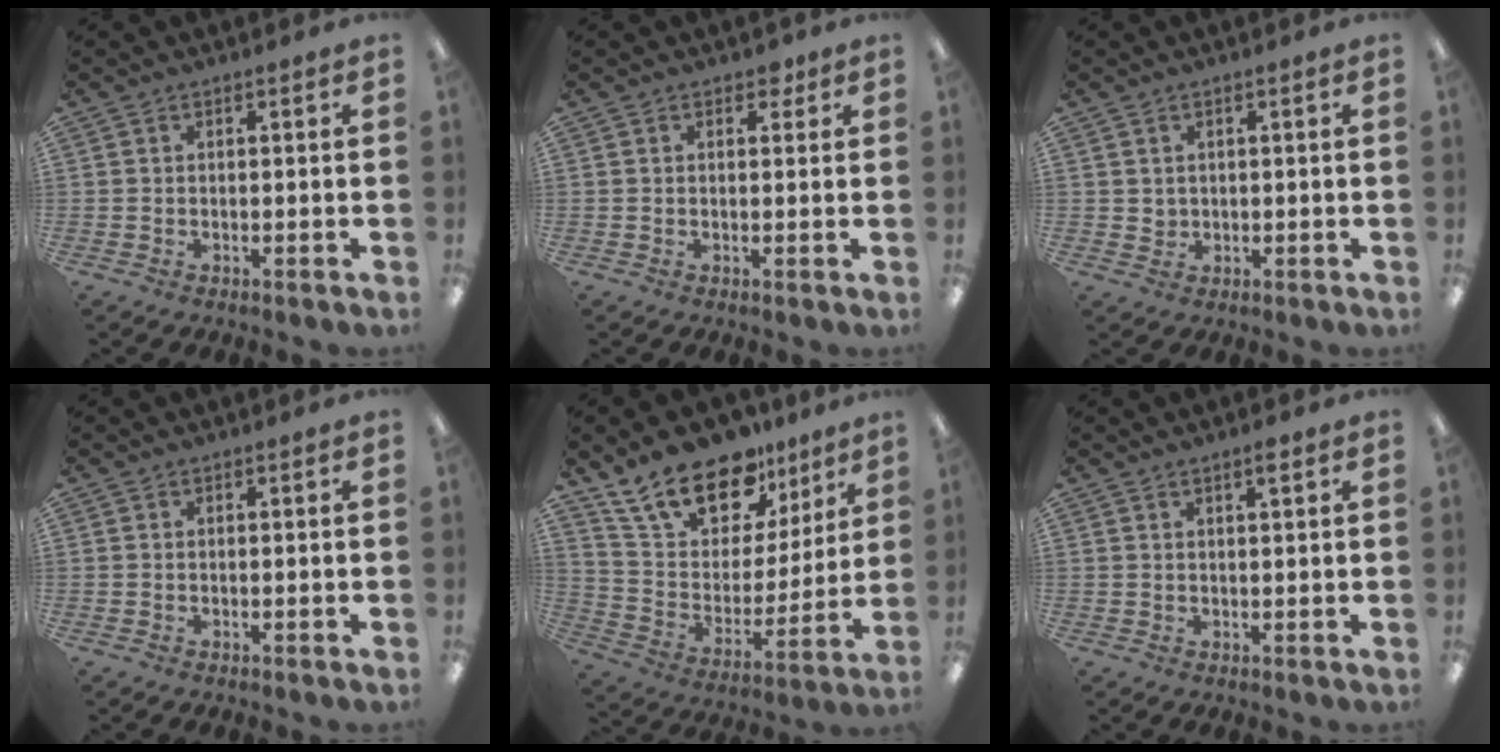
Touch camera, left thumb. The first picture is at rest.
{"total": 2.5, "force": [1.6, 1.6, 1.2], "torque": [-0.001, -0.006, 0.023]}
{"total": 1.8, "force": [1.0, 1.4, 0.3], "torque": [-0.008, 0.002, 0.018]}
{"total": 0.0}
{"total": 19.8, "force": [15.1, 9.7, 8.3], "torque": [-0.155, -0.095, 0.273]}
{"total": 2.1, "force": [1.5, 0.3, 1.4], "torque": [-0.023, -0.002, 0.025]}